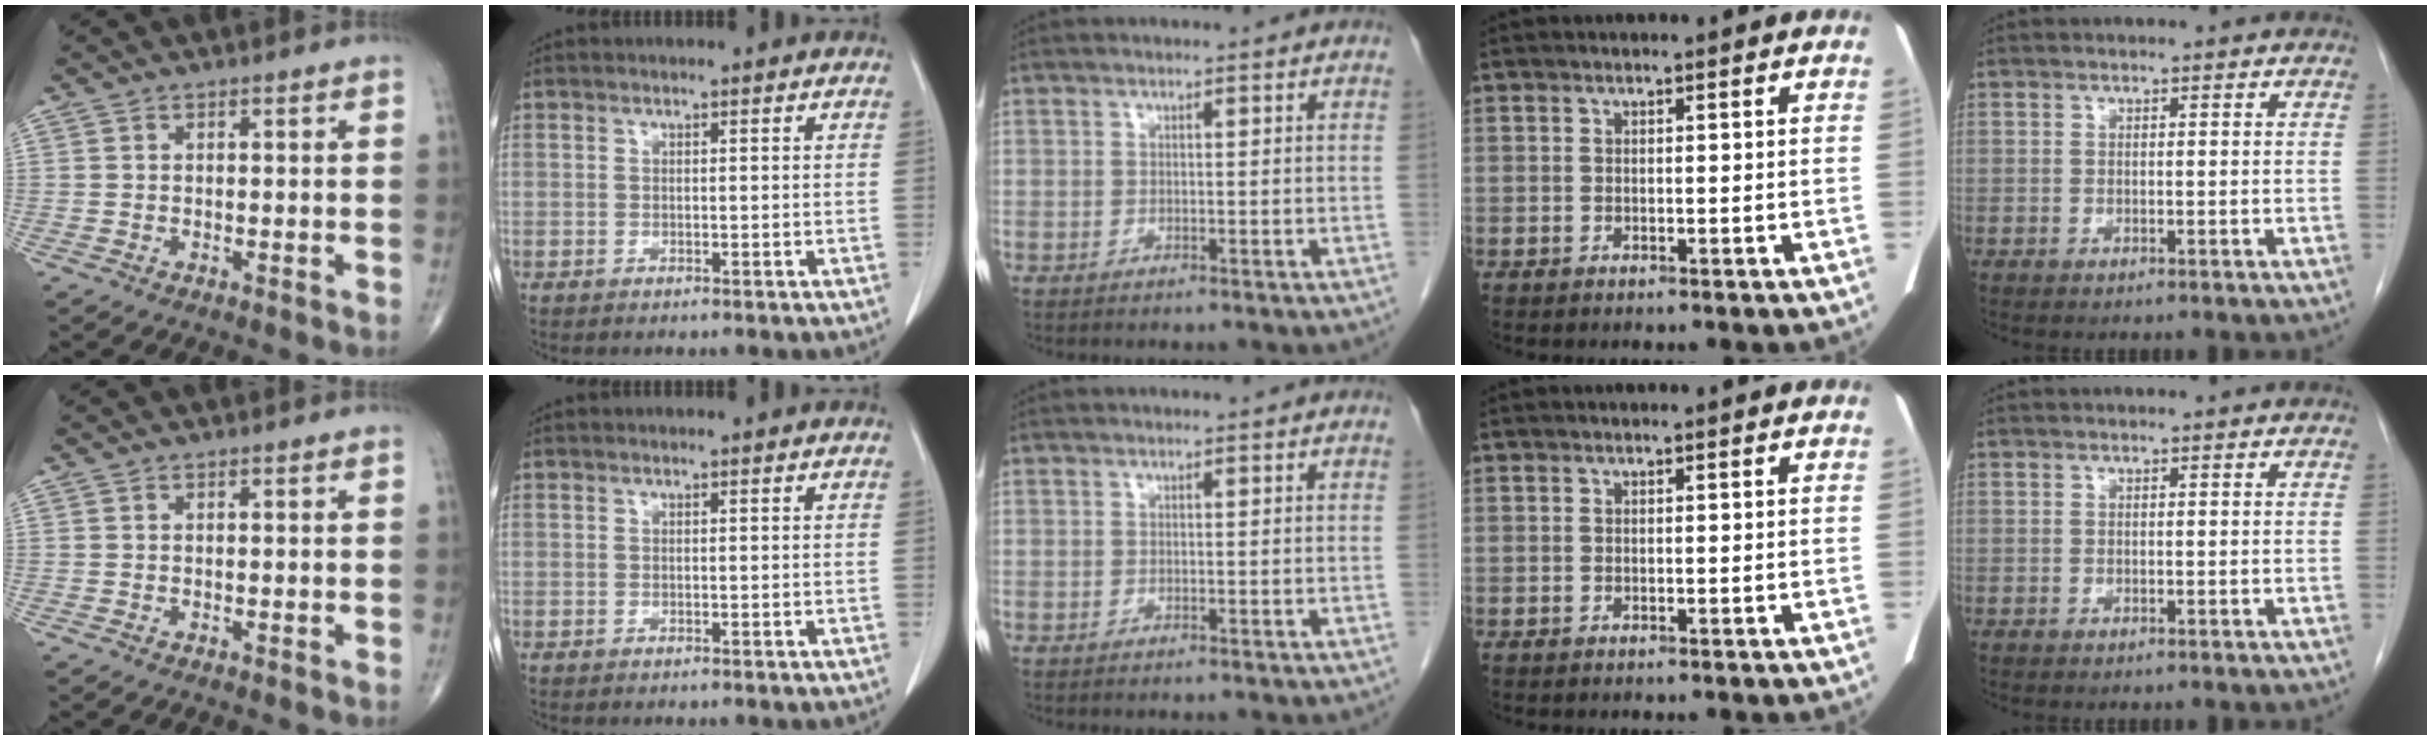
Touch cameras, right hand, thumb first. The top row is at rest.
{}